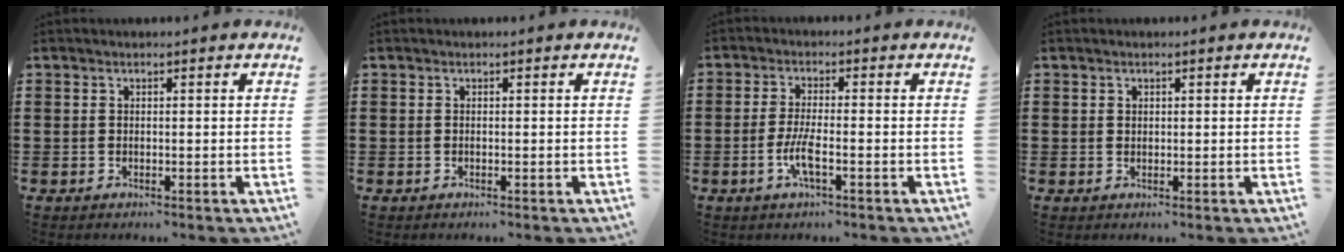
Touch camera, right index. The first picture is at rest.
{"total": 0.0}
{"total": 4.3, "force": [-1.7, 0.7, 3.9], "torque": [-0.086, -0.007, -0.037]}
{"total": 0.8, "force": [0.5, 0.6, 0.1], "torque": [-0.003, 0.004, 0.009]}